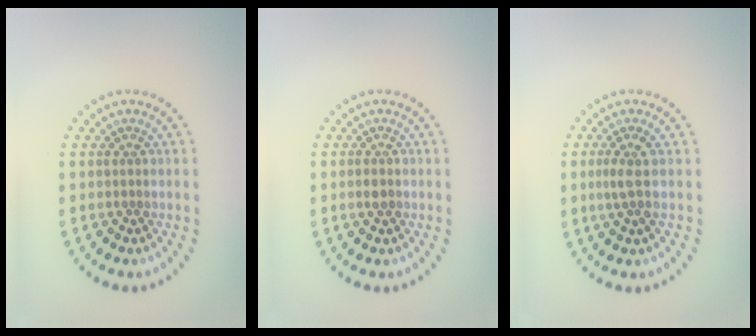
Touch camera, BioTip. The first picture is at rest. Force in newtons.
{"total": 1.1, "press": 1.0, "slide": 0.2}
{"total": 1.8, "press": 1.4, "slide": 1.2}